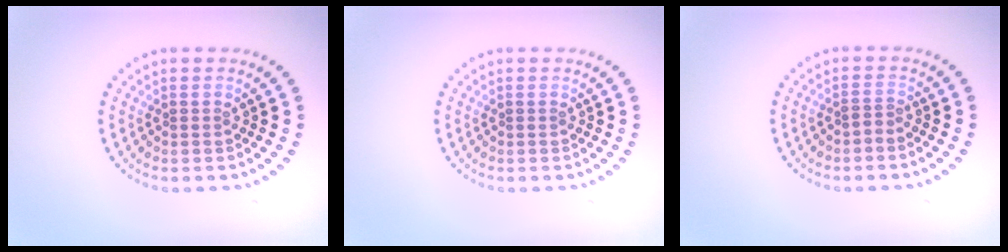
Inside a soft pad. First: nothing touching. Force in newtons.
{"total": 0.0}
{"total": 0.8, "press": 0.2, "slide": 0.7}